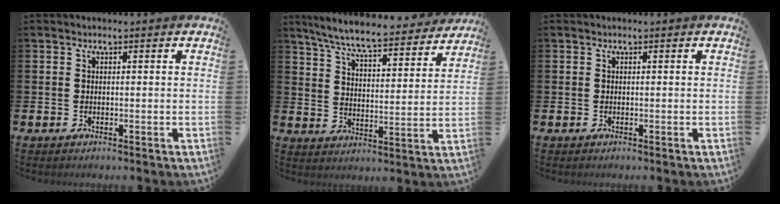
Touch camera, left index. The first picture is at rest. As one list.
[{"total": 7.4, "force": [6.9, 0.5, 2.8], "torque": [-0.087, -0.045, 0.118]}, {"total": 0.0}]